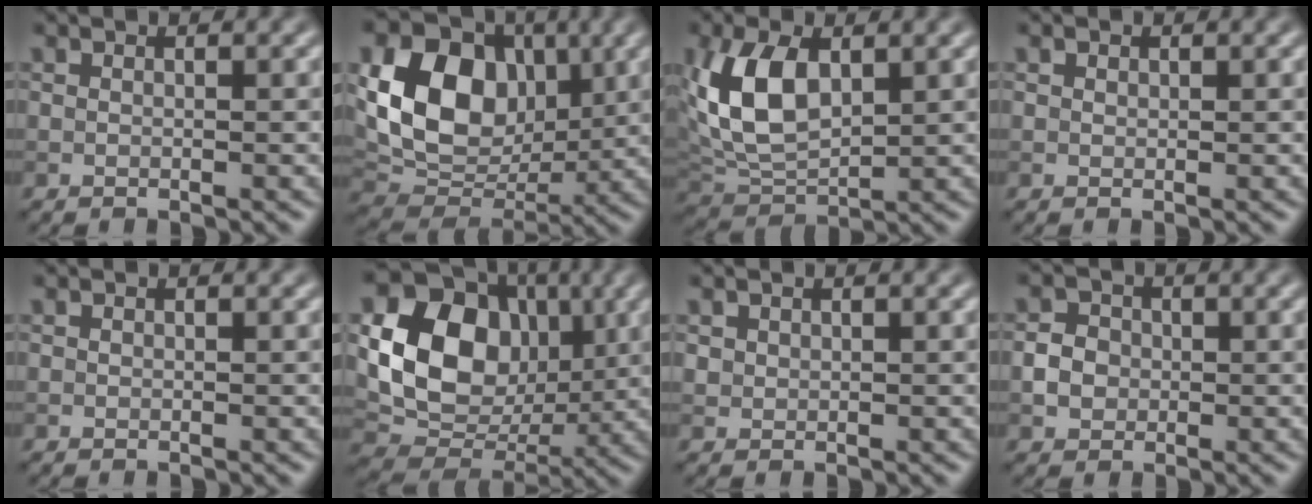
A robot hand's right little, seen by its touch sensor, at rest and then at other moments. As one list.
[{"total": 11.9, "force": [2.3, 8.8, 7.7], "torque": [-0.142, 0.002, 0.032]}, {"total": 7.5, "force": [1.7, 4.3, 5.9], "torque": [-0.130, 0.005, 0.034]}, {"total": 0.6, "force": [0.4, 0.4, 0.2], "torque": [-0.002, -0.001, 0.007]}, {"total": 0.0}, {"total": 13.0, "force": [2.0, 10.1, 7.9], "torque": [-0.150, -0.006, 0.026]}, {"total": 0.8, "force": [0.4, 0.7, 0.2], "torque": [-0.001, -0.003, 0.012]}, {"total": 2.3, "force": [-0.4, 2.0, 1.0], "torque": [-0.016, 0.002, -0.009]}]